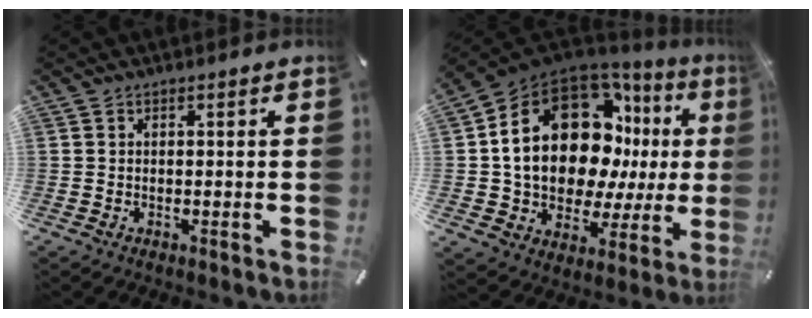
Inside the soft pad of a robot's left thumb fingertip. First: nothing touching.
{"total": 23.0, "force": [6.3, 14.7, 16.5], "torque": [-0.307, -0.049, 0.117]}